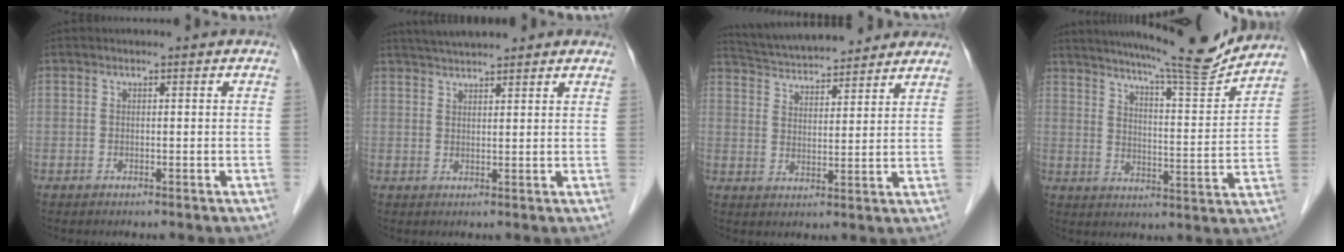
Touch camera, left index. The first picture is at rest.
{"total": 7.3, "force": [6.5, 0.8, 3.1], "torque": [-0.050, 0.035, 0.095]}
{"total": 15.4, "force": [14.2, 2.8, 5.4], "torque": [-0.088, 0.034, 0.216]}
{"total": 15.7, "force": [14.5, -0.3, 6.2], "torque": [-0.100, -0.024, 0.203]}